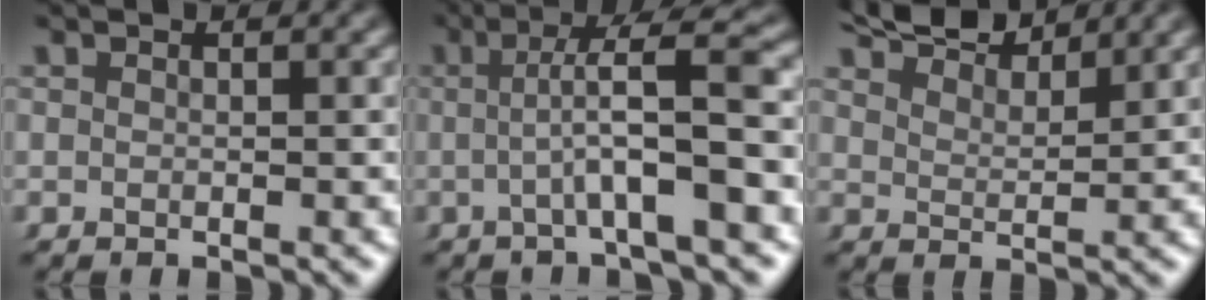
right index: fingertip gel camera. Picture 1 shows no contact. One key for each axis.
{"total": 6.7, "fx": 0.4, "fy": 1.2, "fz": 6.5, "tx": -0.081, "ty": 0.021, "tz": 0.002}
{"total": 6.3, "fx": 5.7, "fy": 1.6, "fz": 2.3, "tx": -0.047, "ty": 0.009, "tz": 0.091}